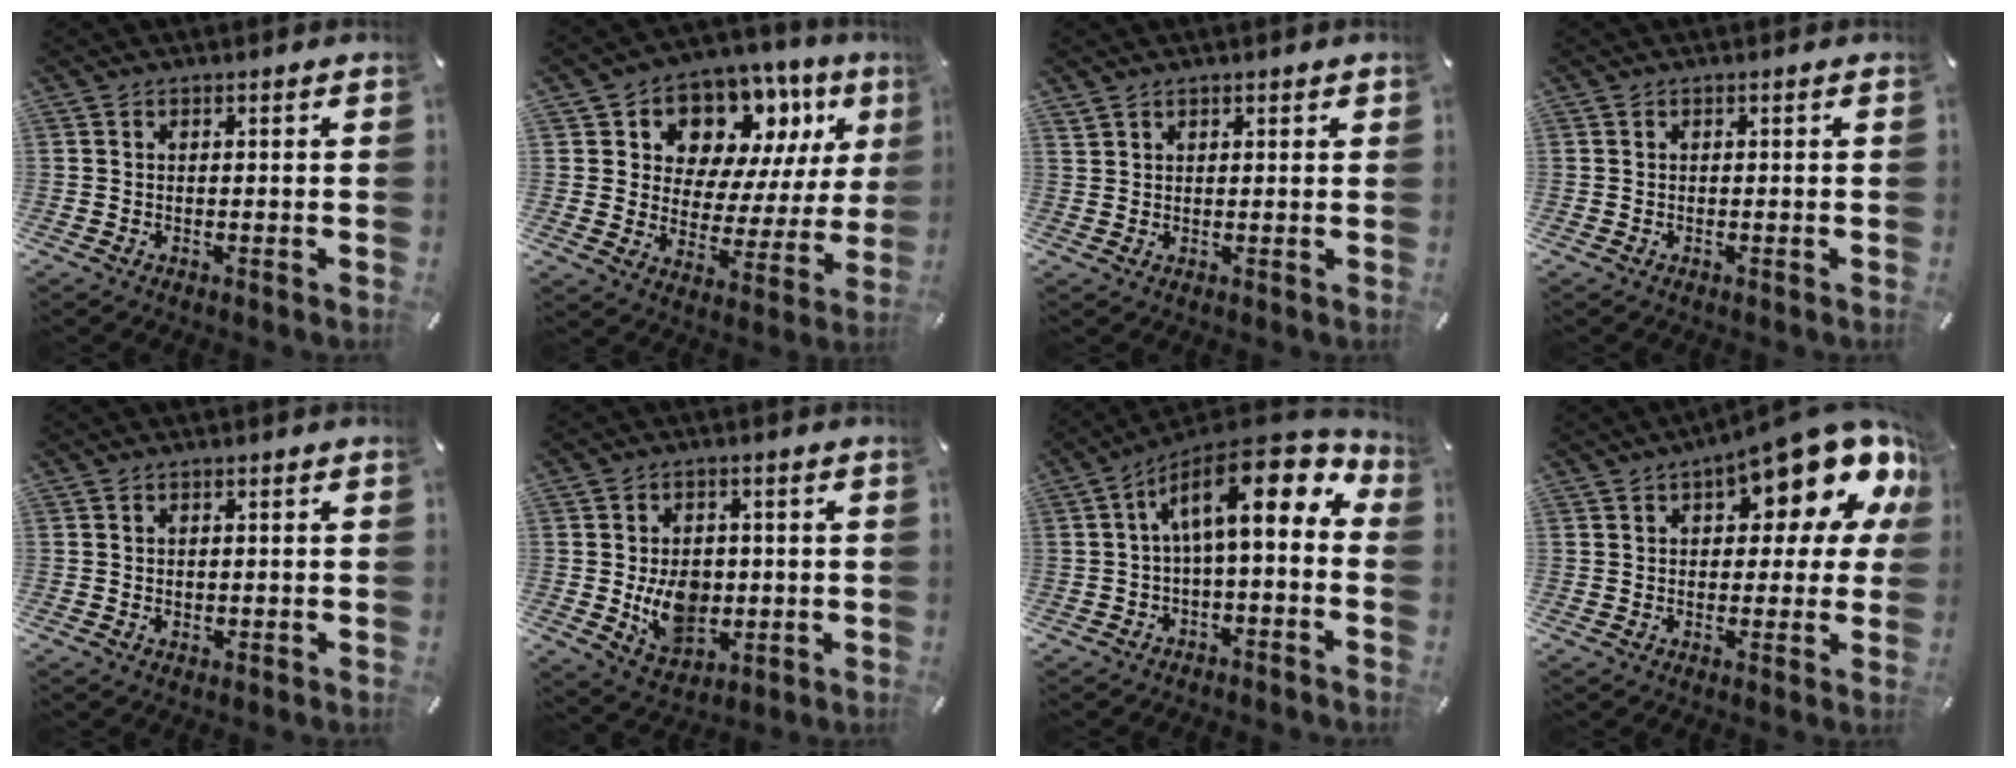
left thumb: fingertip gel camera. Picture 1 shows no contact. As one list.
[{"total": 11.5, "force": [7.9, 7.8, 2.8], "torque": [-0.048, -0.076, 0.147]}, {"total": 1.6, "force": [1.3, 0.9, 0.2], "torque": [-0.005, -0.002, 0.026]}, {"total": 0.0}, {"total": 0.8, "force": [0.3, 0.7, 0.2], "torque": [0.004, -0.001, 0.004]}, {"total": 10.4, "force": [-0.6, 8.1, 6.5], "torque": [-0.096, 0.002, -0.006]}, {"total": 16.7, "force": [4.9, 6.8, 14.4], "torque": [-0.239, -0.027, 0.078]}, {"total": 15.5, "force": [9.2, 6.0, 10.9], "torque": [-0.140, -0.068, 0.147]}]